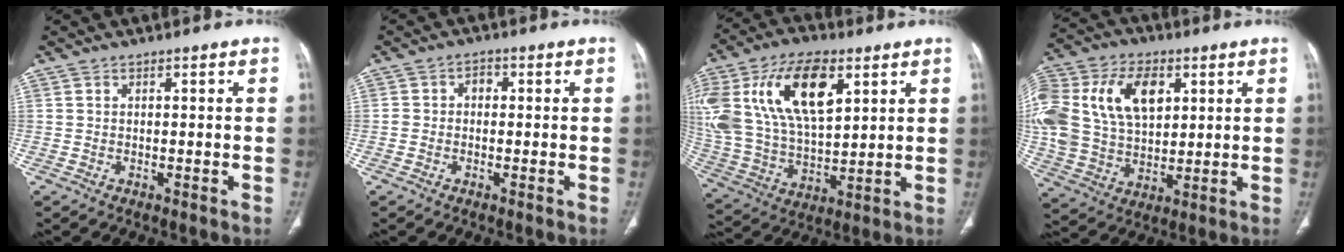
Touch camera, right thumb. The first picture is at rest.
{"total": 2.3, "force": [-0.1, 1.9, 1.3], "torque": [-0.010, 0.013, -0.007]}
{"total": 27.1, "force": [10.1, 14.4, 20.6], "torque": [-0.430, 0.003, 0.192]}
{"total": 26.1, "force": [7.4, 17.4, 17.9], "torque": [-0.396, 0.031, 0.146]}